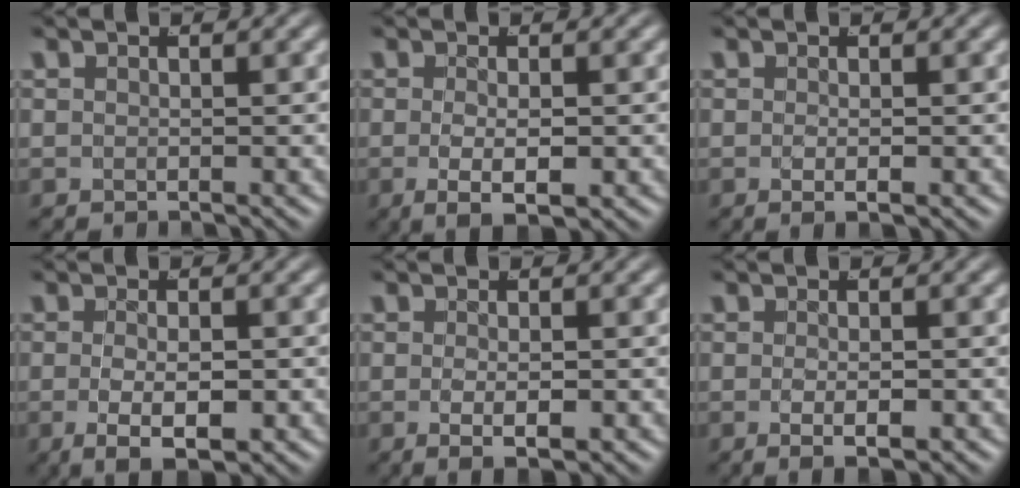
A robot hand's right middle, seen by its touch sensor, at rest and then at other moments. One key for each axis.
{"total": 4.1, "fx": -1.6, "fy": 1.3, "fz": 3.6, "tx": -0.070, "ty": -0.023, "tz": -0.011}
{"total": 1.1, "fx": -0.4, "fy": -0.6, "fz": 0.8, "tx": -0.019, "ty": -0.008, "tz": -0.002}
{"total": 5.4, "fx": -2.3, "fy": 2.1, "fz": 4.4, "tx": -0.085, "ty": -0.028, "tz": -0.019}
{"total": 2.6, "fx": -1.0, "fy": 0.4, "fz": 2.4, "tx": -0.046, "ty": -0.014, "tz": -0.007}
{"total": 2.2, "fx": -1.0, "fy": 0.1, "fz": 2.0, "tx": -0.037, "ty": -0.011, "tz": -0.008}